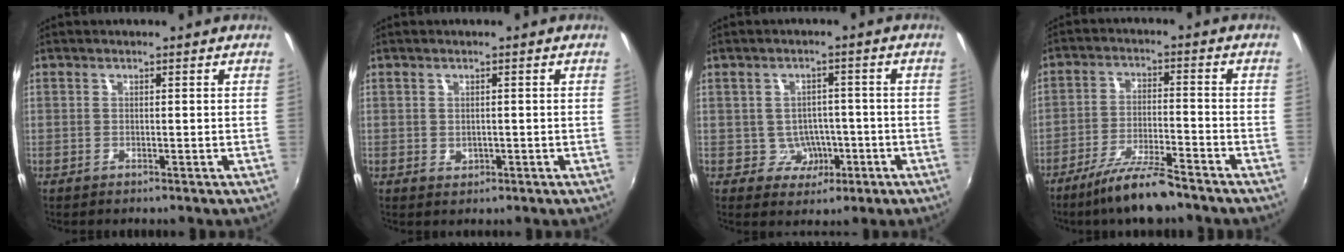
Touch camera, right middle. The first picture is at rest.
{"total": 1.2, "force": [0.0, 1.1, 0.5], "torque": [-0.005, -0.001, 0.001]}
{"total": 5.0, "force": [-1.6, 4.6, 1.1], "torque": [-0.031, 0.014, -0.009]}
{"total": 9.7, "force": [-7.9, 1.3, 5.6], "torque": [-0.123, -0.011, -0.138]}